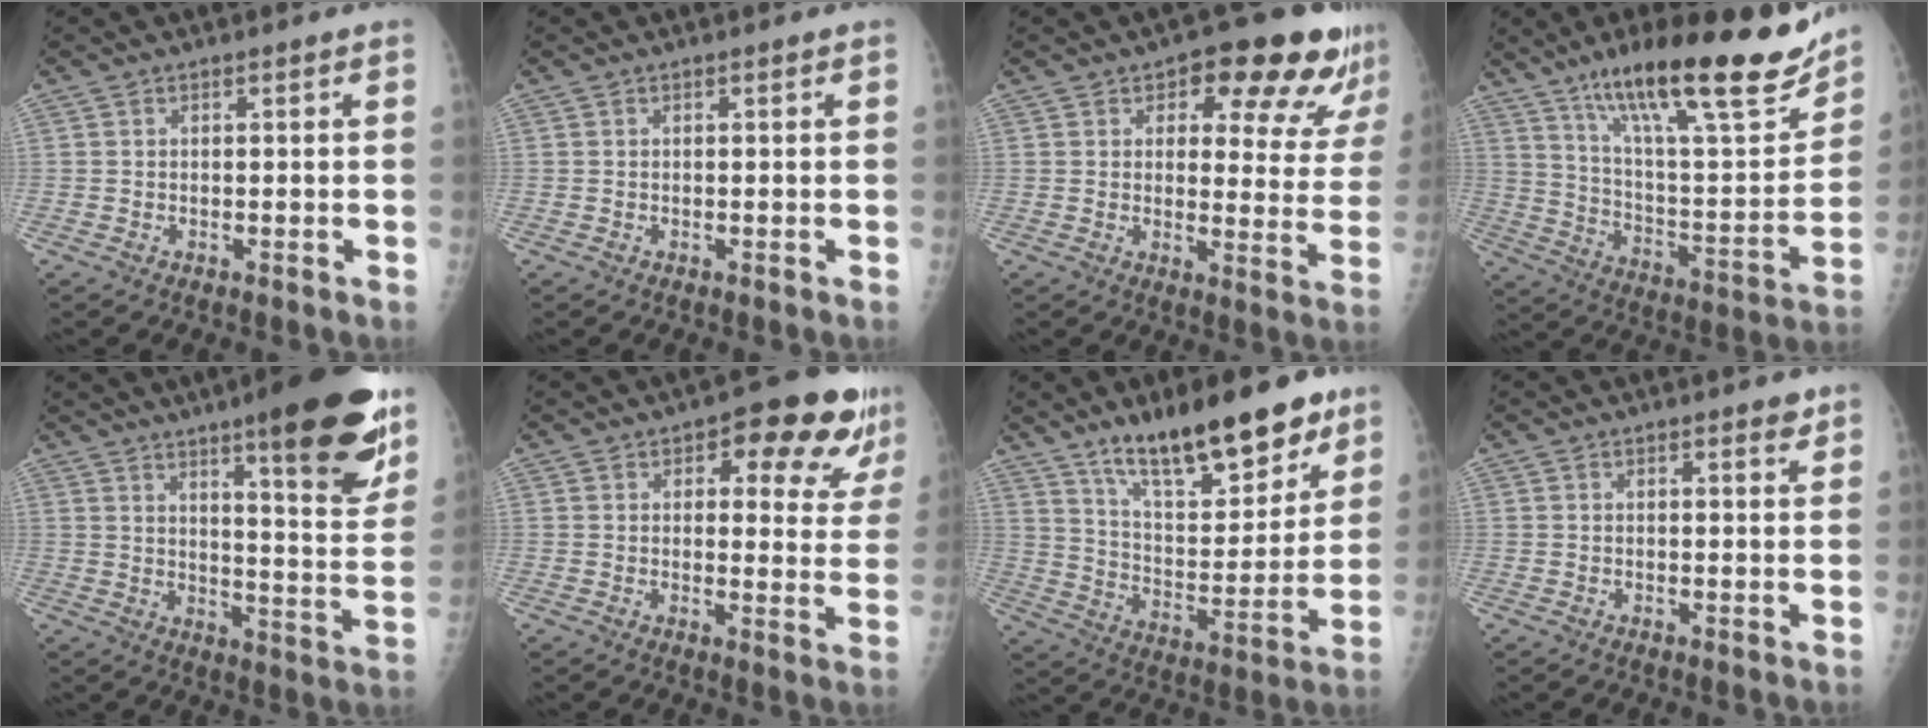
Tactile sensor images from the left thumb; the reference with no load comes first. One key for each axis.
{"total": 0.0}
{"total": 15.7, "fx": 10.0, "fy": 6.8, "fz": 10.0, "tx": -0.069, "ty": -0.044, "tz": 0.115}
{"total": 27.2, "fx": 18.0, "fy": 6.5, "fz": 19.4, "tx": -0.274, "ty": -0.056, "tz": 0.293}
{"total": 21.9, "fx": 13.4, "fy": 4.2, "fz": 16.8, "tx": -0.204, "ty": -0.066, "tz": 0.188}
{"total": 13.4, "fx": 7.7, "fy": 5.9, "fz": 9.2, "tx": -0.060, "ty": -0.033, "tz": 0.087}
{"total": 20.9, "fx": 14.5, "fy": 6.9, "fz": 13.5, "tx": -0.169, "ty": -0.078, "tz": 0.241}
{"total": 2.2, "fx": 1.6, "fy": 0.6, "fz": 1.3, "tx": -0.013, "ty": -0.009, "tz": 0.020}